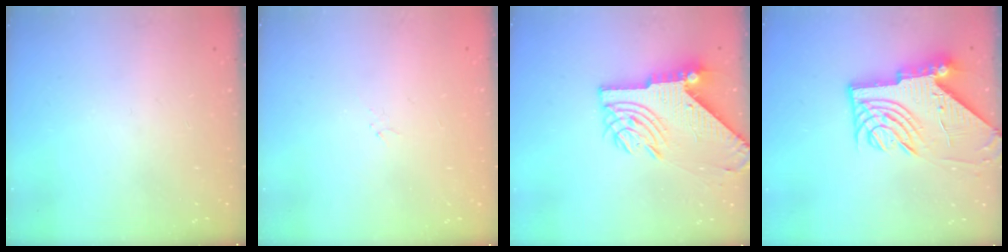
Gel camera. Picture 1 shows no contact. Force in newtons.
{"total": 0.9, "press": 0.8, "slide": 0.4}
{"total": 9.4, "press": 9.4, "slide": 1.1}
{"total": 11.4, "press": 11.3, "slide": 1.6}